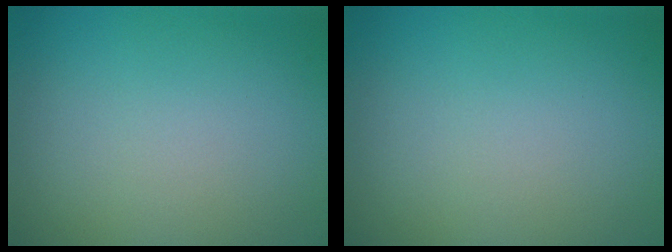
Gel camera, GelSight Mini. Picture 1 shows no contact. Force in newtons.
{"total": 0.0}